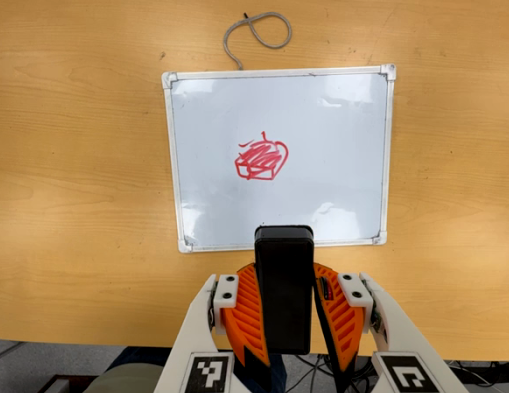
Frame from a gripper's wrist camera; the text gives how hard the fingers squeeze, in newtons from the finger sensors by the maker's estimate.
{"total": 9.7, "left": 8.1, "right": 11.2}